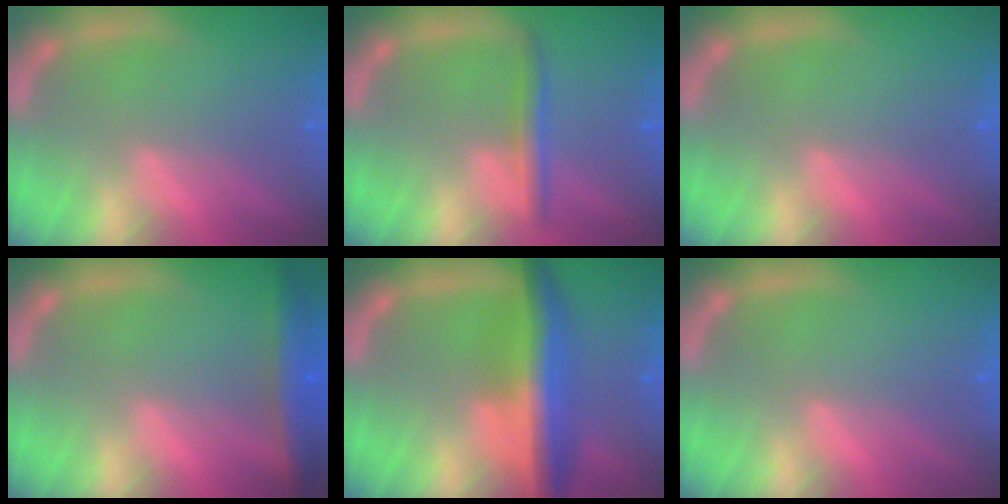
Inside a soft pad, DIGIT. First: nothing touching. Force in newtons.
{"total": 2.4}
{"total": 0.0}
{"total": 5.0}
{"total": 8.0}
{"total": 0.0}